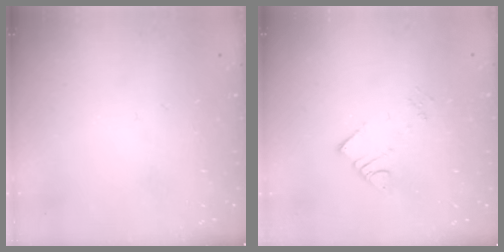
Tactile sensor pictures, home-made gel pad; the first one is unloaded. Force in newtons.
{"total": 3.3, "press": 3.3, "slide": 0.2}